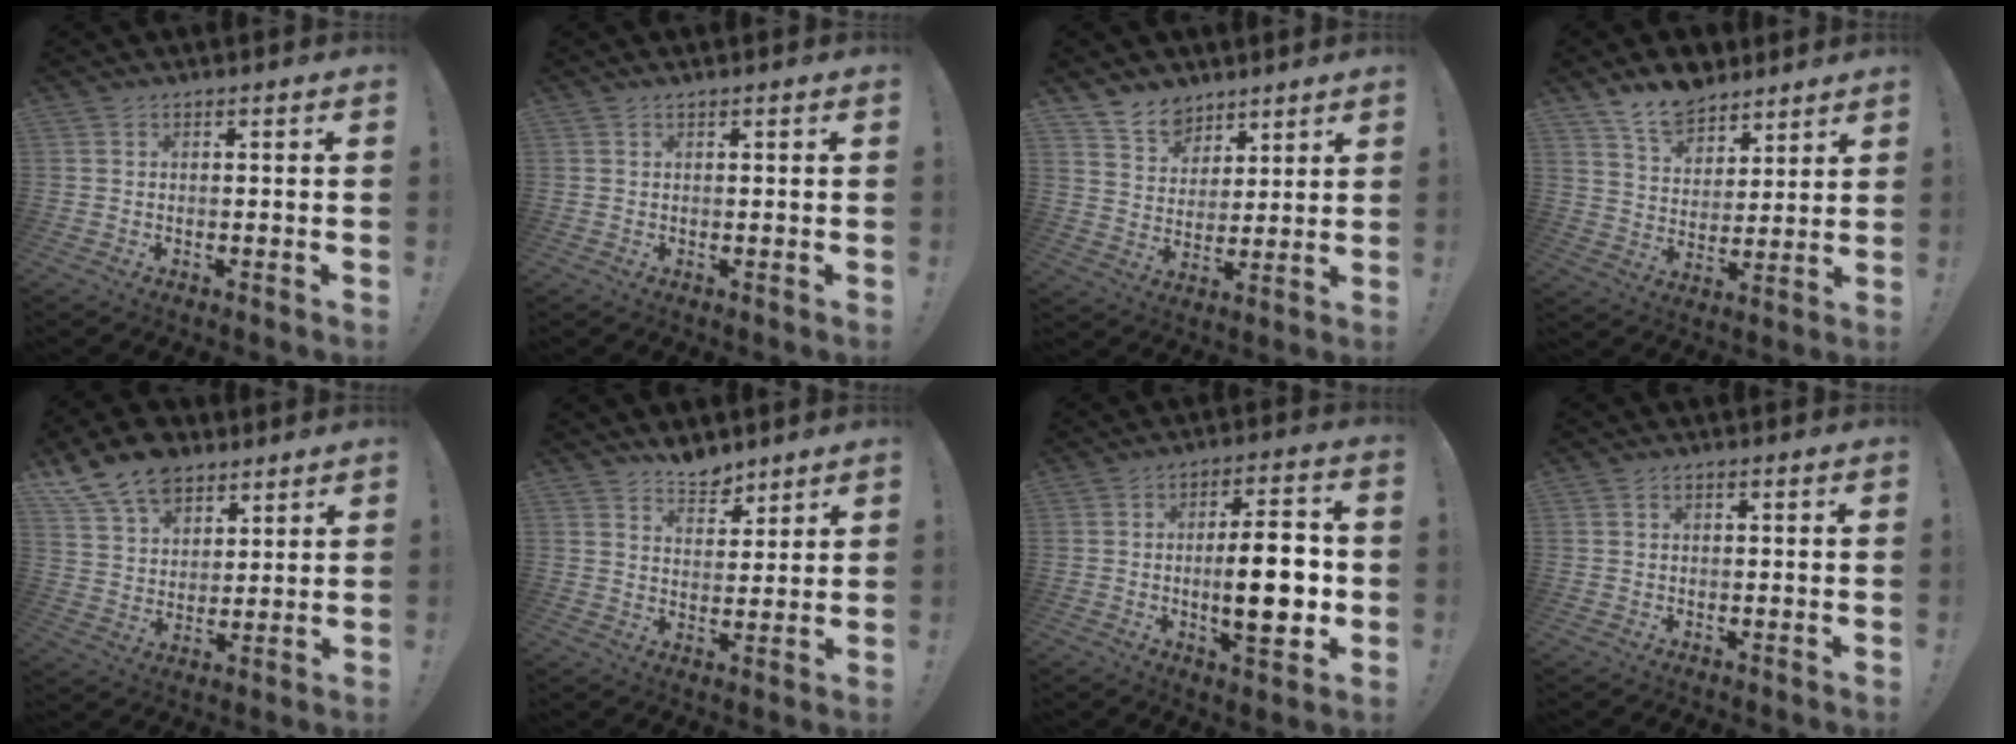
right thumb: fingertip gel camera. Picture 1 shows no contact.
{"total": 0.6, "force": [0.6, -0.2, 0.1], "torque": [0.005, -0.004, 0.010]}
{"total": 8.8, "force": [6.9, 5.5, 1.1], "torque": [-0.027, -0.057, 0.136]}
{"total": 11.6, "force": [9.6, 5.9, 3.1], "torque": [-0.062, -0.067, 0.185]}
{"total": 13.7, "force": [9.6, 8.4, 5.1], "torque": [-0.100, -0.057, 0.184]}
{"total": 6.9, "force": [6.1, 3.0, 1.3], "torque": [-0.010, -0.049, 0.115]}
{"total": 15.9, "force": [-1.3, 4.8, 15.1], "torque": [-0.227, -0.007, -0.027]}
{"total": 0.9, "force": [0.0, 0.7, 0.5], "torque": [-0.011, 0.004, 0.001]}